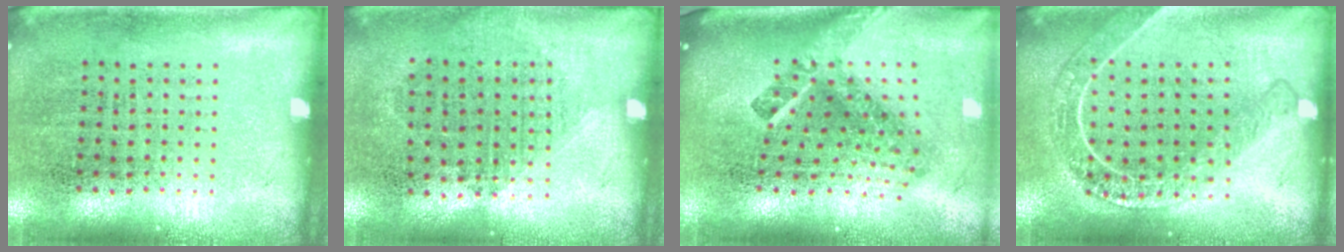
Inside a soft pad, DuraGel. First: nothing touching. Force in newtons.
{"total": 1.0, "press": 0.9, "slide": 0.4}
{"total": 2.7, "press": 1.6, "slide": 2.1}
{"total": 1.8, "press": 1.6, "slide": 0.8}